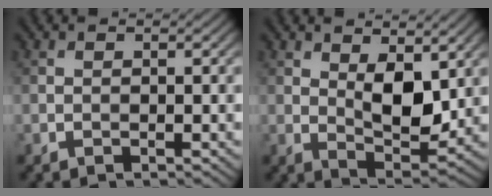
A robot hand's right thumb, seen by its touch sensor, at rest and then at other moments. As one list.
[{"total": 6.4, "force": [2.2, 3.1, 5.1], "torque": [-0.093, -0.009, 0.041]}]